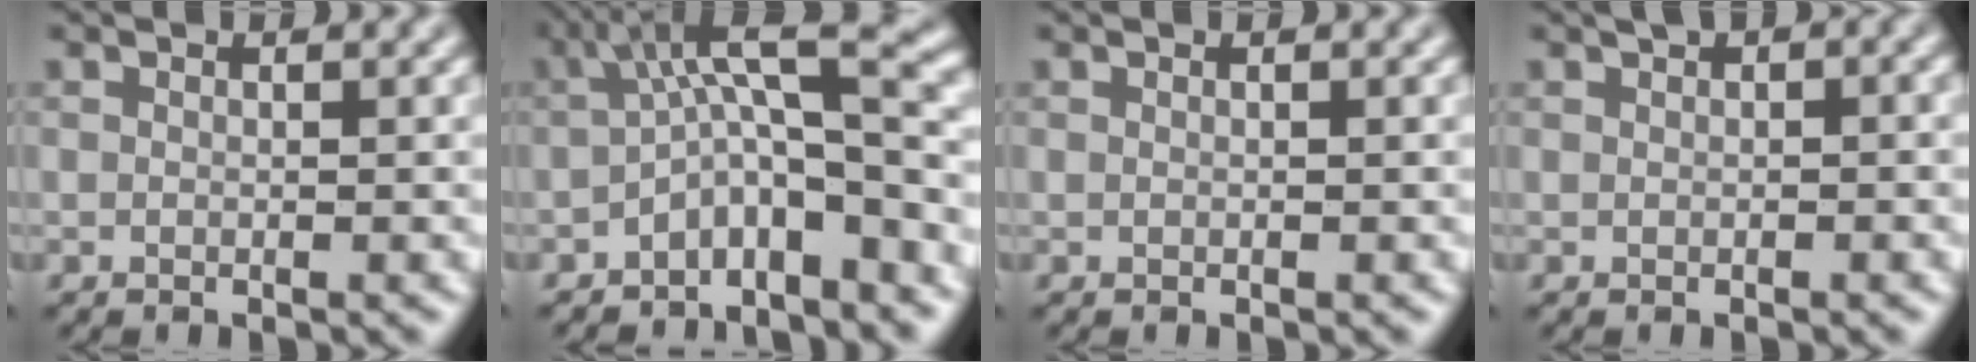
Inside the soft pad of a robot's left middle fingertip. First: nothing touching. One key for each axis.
{"total": 7.1, "fx": -2.6, "fy": 1.9, "fz": 6.3, "tx": -0.096, "ty": 0.021, "tz": -0.056}
{"total": 0.0}
{"total": 1.3, "fx": 0.5, "fy": 0.6, "fz": 1.1, "tx": -0.010, "ty": 0.008, "tz": 0.008}